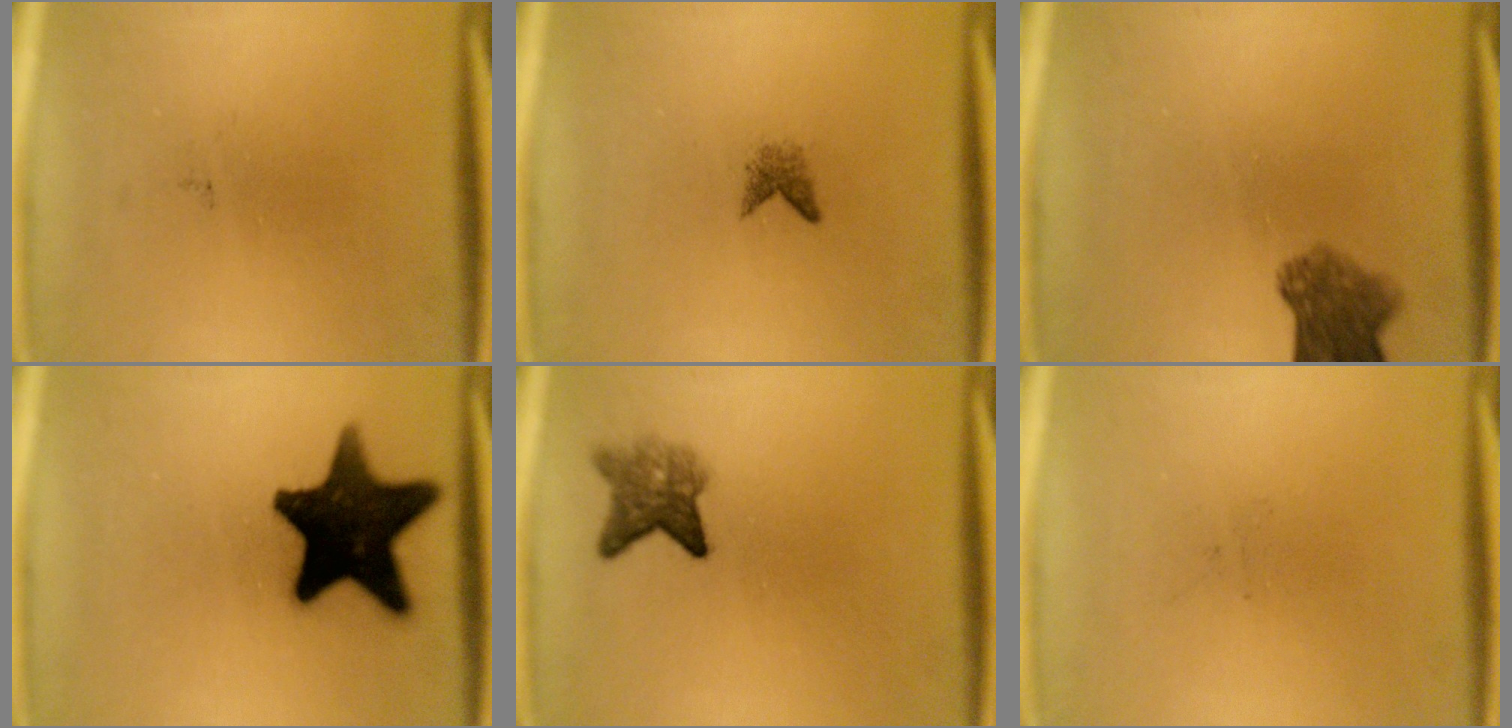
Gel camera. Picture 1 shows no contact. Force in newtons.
{"total": 1.3}
{"total": 6.2}
{"total": 17.9}
{"total": 4.1}
{"total": 0.0}